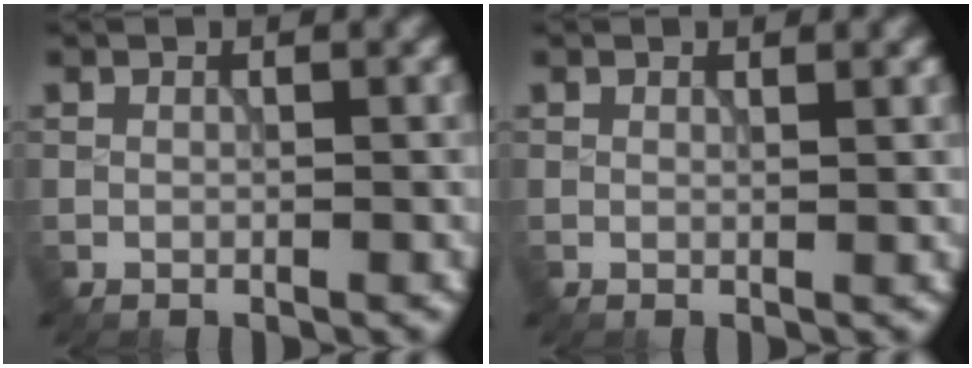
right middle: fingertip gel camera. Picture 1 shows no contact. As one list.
[{"total": 0.8, "force": [0.7, 0.1, 0.4], "torque": [-0.001, 0.002, 0.006]}]